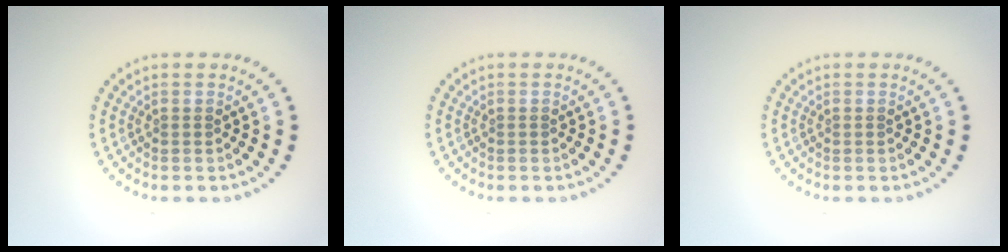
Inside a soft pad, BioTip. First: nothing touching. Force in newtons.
{"total": 0.0}
{"total": 0.0}